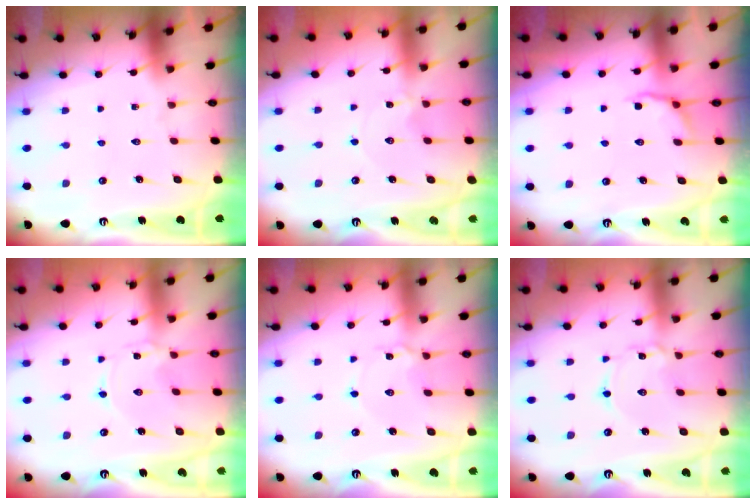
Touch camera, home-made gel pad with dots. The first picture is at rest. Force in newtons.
{"total": 0.5, "press": 0.5, "slide": 0.1}
{"total": 2.6, "press": 1.4, "slide": 2.2}
{"total": 0.0}
{"total": 2.8, "press": 2.8, "slide": 0.3}
{"total": 2.3, "press": 2.3, "slide": 0.2}